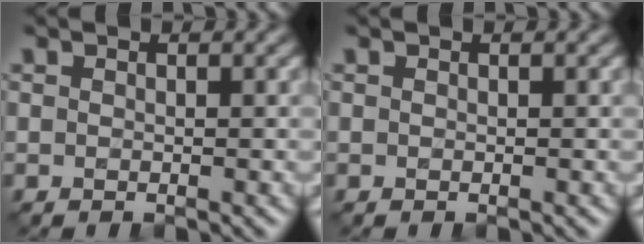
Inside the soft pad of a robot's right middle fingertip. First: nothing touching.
{"total": 0.0}